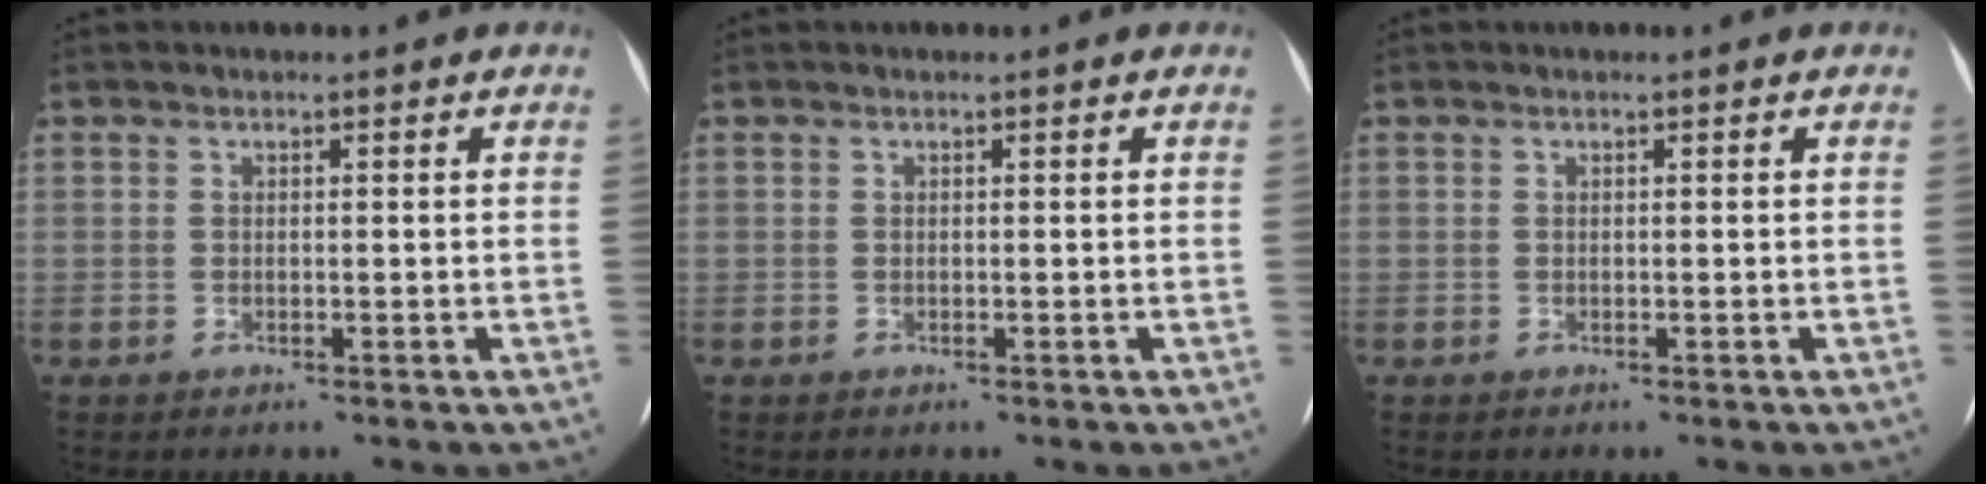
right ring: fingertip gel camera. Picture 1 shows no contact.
{"total": 0.0}
{"total": 0.0}